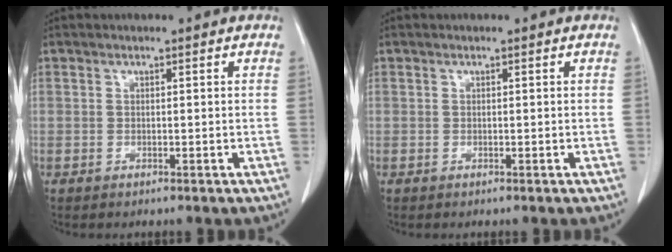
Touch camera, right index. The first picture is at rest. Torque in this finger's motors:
{"motor_torque": [0.00, 0.00, 0.00, 0.00]}